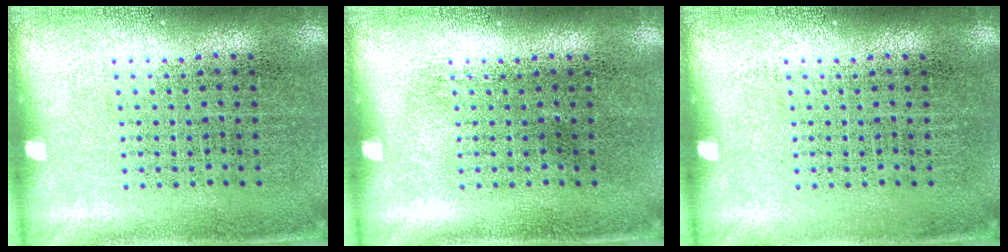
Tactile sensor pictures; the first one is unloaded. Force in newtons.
{"total": 0.0}
{"total": 0.0}